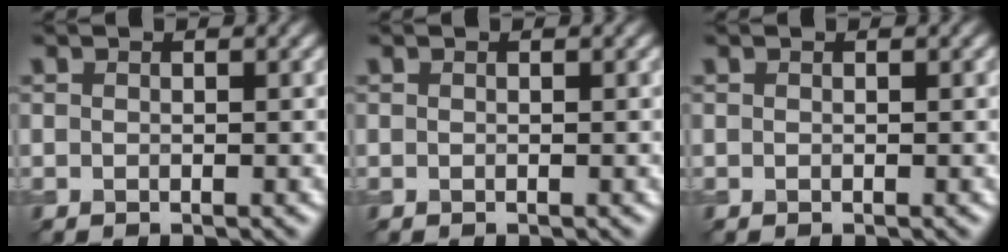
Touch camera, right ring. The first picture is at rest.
{"total": 0.0}
{"total": 0.0}